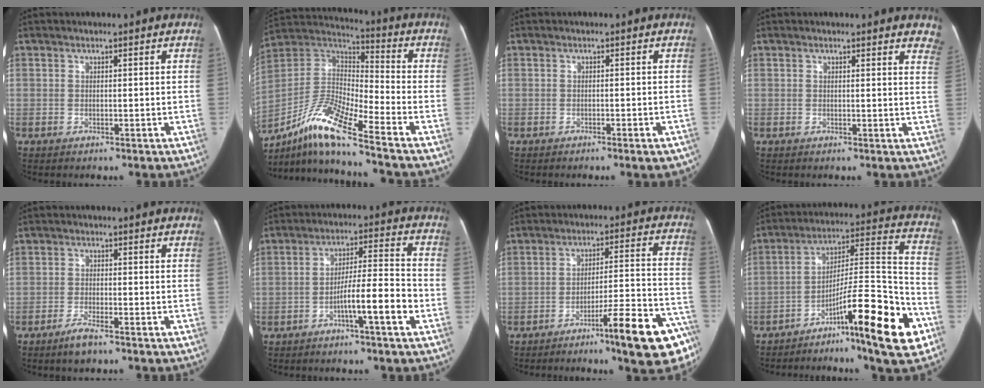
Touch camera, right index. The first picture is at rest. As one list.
[{"total": 15.1, "force": [-10.5, 0.8, 10.8], "torque": [-0.221, 0.004, -0.192]}, {"total": 2.5, "force": [-1.8, 0.4, 1.8], "torque": [-0.014, -0.003, -0.022]}, {"total": 6.3, "force": [5.9, 1.6, 1.7], "torque": [0.011, -0.019, 0.031]}, {"total": 3.1, "force": [-2.4, 0.4, 2.0], "torque": [-0.046, -0.004, -0.044]}, {"total": 8.7, "force": [-3.8, -0.1, 7.8], "torque": [-0.120, 0.017, -0.062]}, {"total": 15.4, "force": [-9.8, 1.1, 11.8], "torque": [-0.121, 0.031, -0.139]}, {"total": 20.1, "force": [-10.7, 1.3, 17.0], "torque": [-0.241, 0.012, -0.165]}]